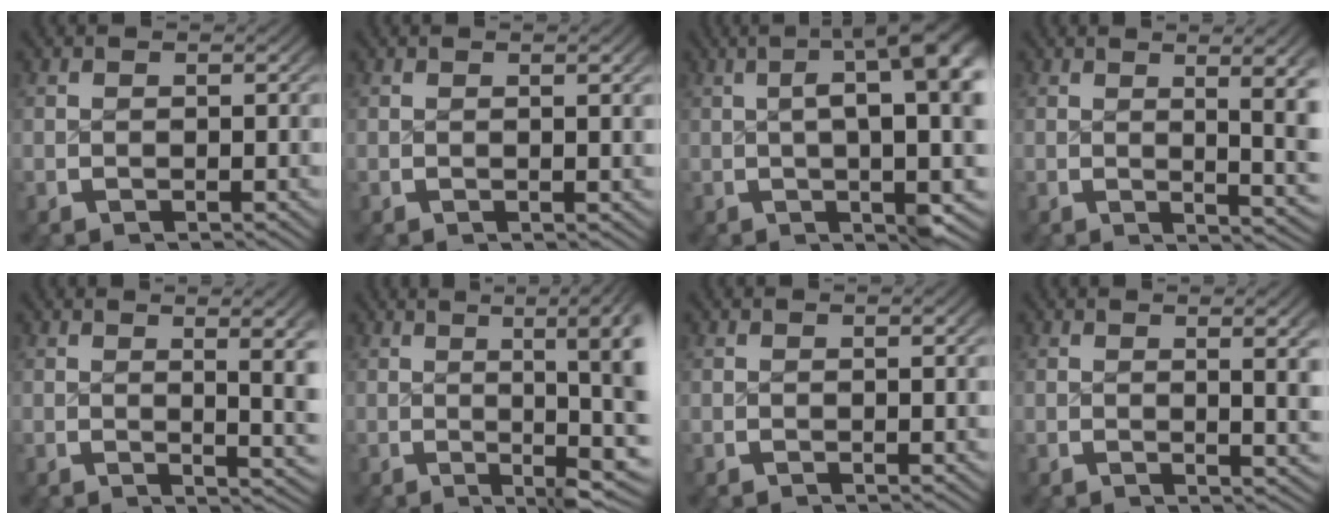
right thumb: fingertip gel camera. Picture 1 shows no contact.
{"total": 0.9, "force": [0.3, -0.1, 0.9], "torque": [-0.012, 0.001, 0.005]}
{"total": 12.2, "force": [2.8, 5.1, 10.7], "torque": [-0.116, 0.034, 0.019]}
{"total": 5.6, "force": [0.1, 1.9, 5.3], "torque": [-0.067, -0.006, 0.007]}
{"total": 4.9, "force": [0.5, 1.4, 4.7], "torque": [-0.055, -0.004, 0.011]}
{"total": 11.9, "force": [1.0, 4.5, 10.9], "torque": [-0.117, 0.007, 0.008]}
{"total": 0.6, "force": [0.1, -0.1, 0.6], "torque": [-0.007, 0.002, 0.003]}
{"total": 3.5, "force": [0.7, 0.6, 3.4], "torque": [-0.039, -0.004, 0.013]}